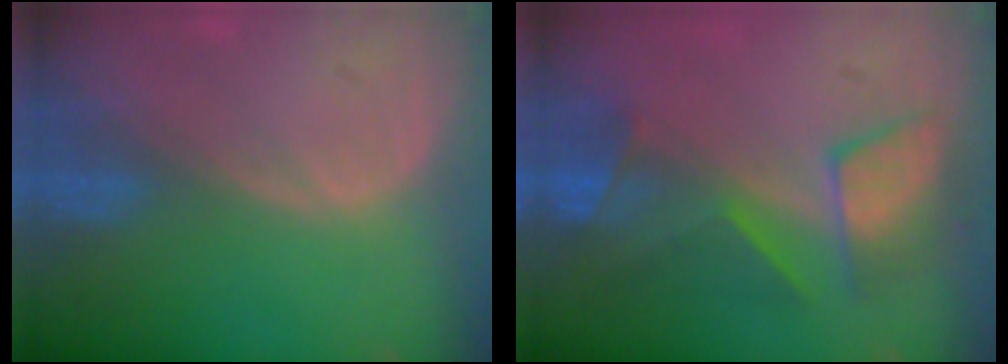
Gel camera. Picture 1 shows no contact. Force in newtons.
{"total": 8.1, "press": 7.9, "slide": 1.8}